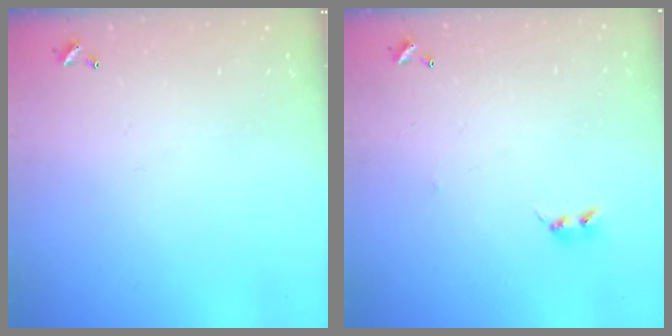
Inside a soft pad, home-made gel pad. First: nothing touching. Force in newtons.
{"total": 2.5, "press": 2.5, "slide": 0.4}